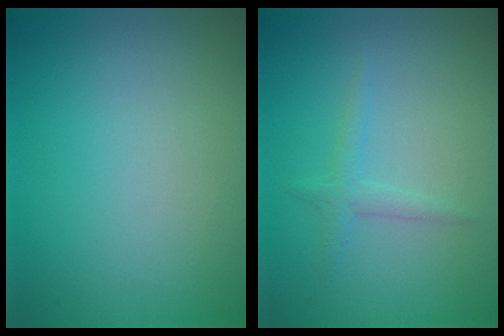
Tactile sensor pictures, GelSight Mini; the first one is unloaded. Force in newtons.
{"total": 1.3, "press": 1.3, "slide": 0.1}